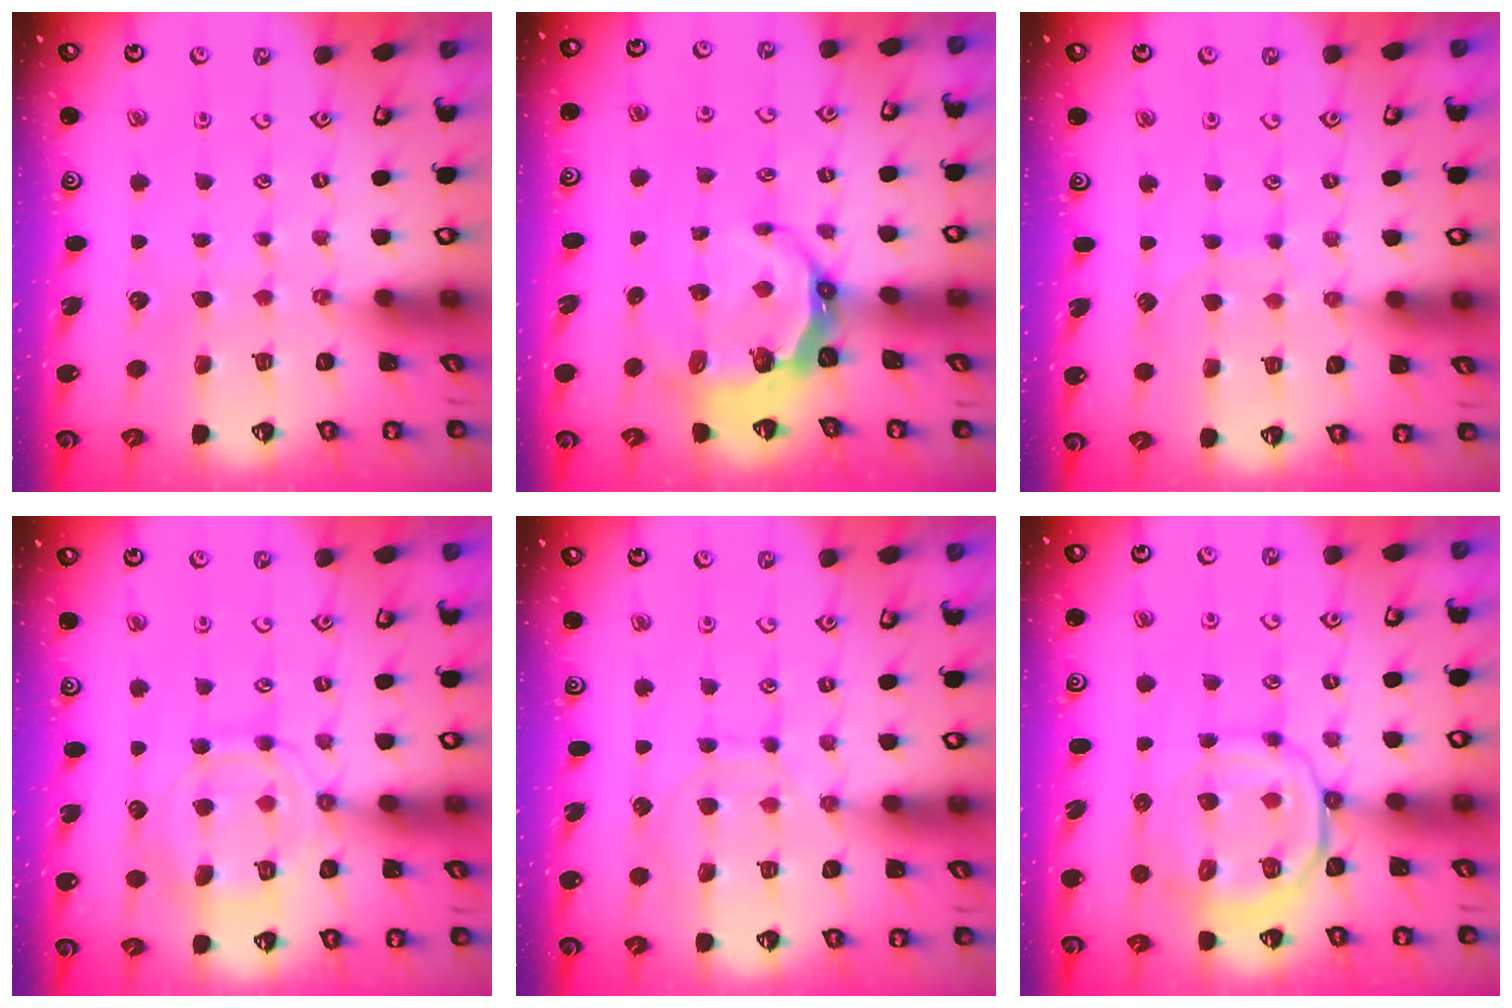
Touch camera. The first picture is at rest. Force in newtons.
{"total": 7.5, "press": 6.5, "slide": 3.8}
{"total": 5.6, "press": 5.6, "slide": 0.1}
{"total": 11.8, "press": 11.8, "slide": 1.3}
{"total": 9.0, "press": 8.9, "slide": 0.9}
{"total": 12.1, "press": 12.0, "slide": 1.6}